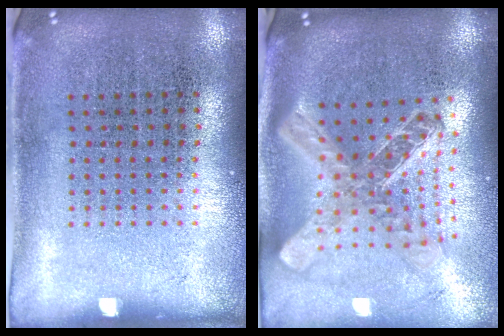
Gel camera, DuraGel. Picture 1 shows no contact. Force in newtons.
{"total": 2.6, "press": 2.0, "slide": 1.7}